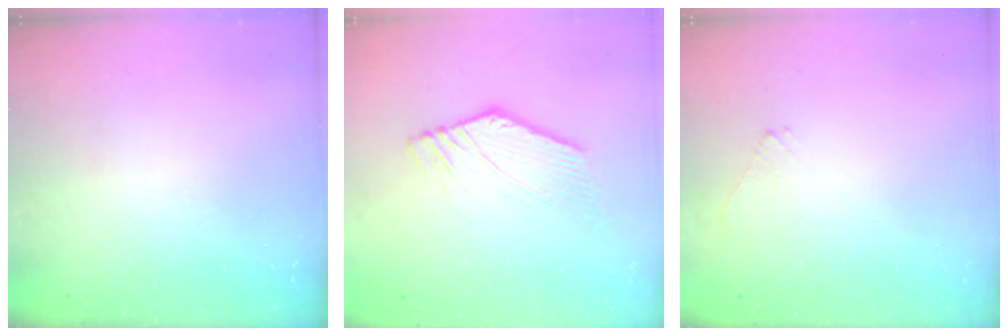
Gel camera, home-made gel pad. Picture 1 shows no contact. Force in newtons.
{"total": 1.5, "press": 1.2, "slide": 0.9}
{"total": 1.7, "press": 1.6, "slide": 0.4}